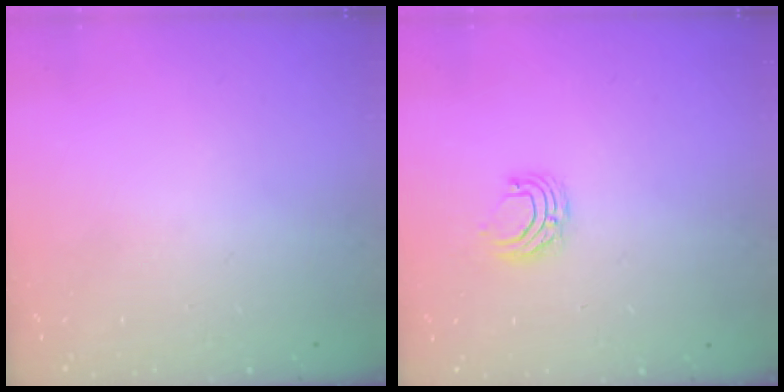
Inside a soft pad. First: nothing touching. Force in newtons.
{"total": 5.6, "press": 5.6, "slide": 0.6}